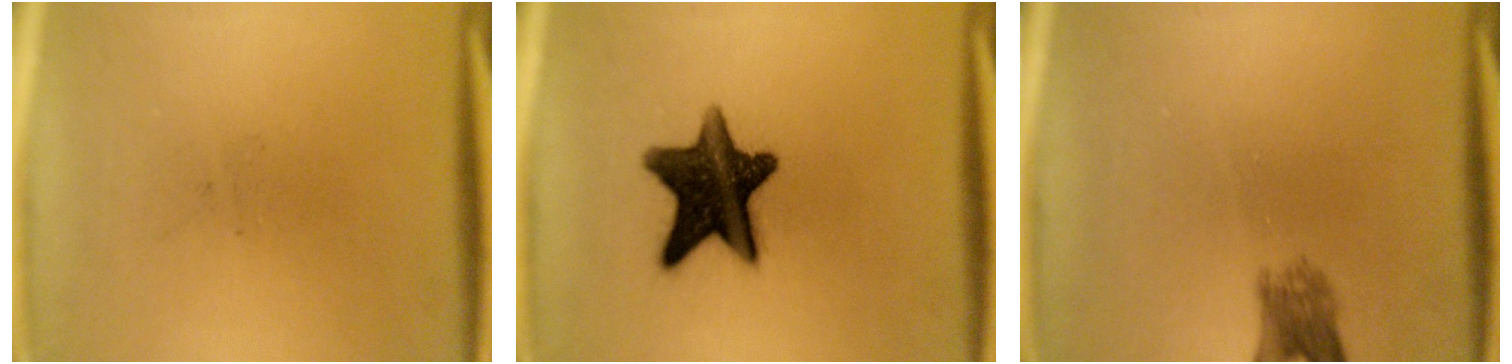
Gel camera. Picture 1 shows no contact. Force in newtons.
{"total": 14.3}
{"total": 3.2}